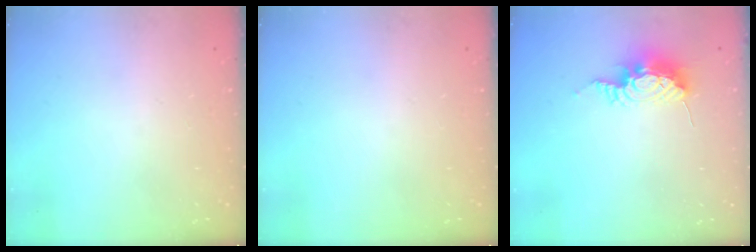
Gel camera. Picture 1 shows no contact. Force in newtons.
{"total": 0.0}
{"total": 9.1, "press": 9.1, "slide": 1.0}